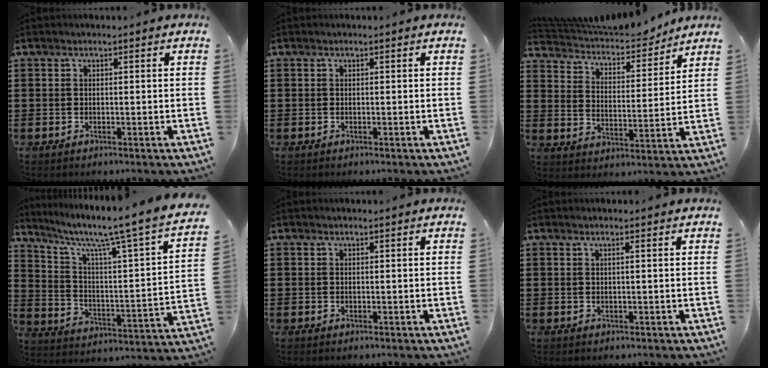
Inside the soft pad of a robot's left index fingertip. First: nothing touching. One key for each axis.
{"total": 0.0}
{"total": 5.2, "fx": 5.0, "fy": 1.2, "fz": 0.9, "tx": -0.049, "ty": -0.032, "tz": 0.083}
{"total": 7.9, "fx": 6.2, "fy": -0.2, "fz": 4.8, "tx": -0.102, "ty": -0.059, "tz": 0.087}
{"total": 0.0}
{"total": 0.7, "fx": 0.2, "fy": -0.3, "fz": 0.5, "tx": -0.009, "ty": -0.005, "tz": 0.004}